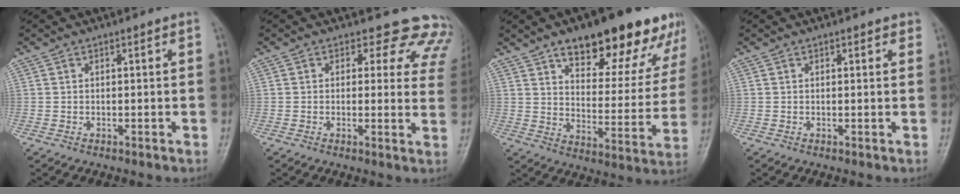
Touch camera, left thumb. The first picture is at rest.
{"total": 11.6, "force": [9.9, 5.7, 2.4], "torque": [0.030, -0.052, 0.074]}
{"total": 21.9, "force": [14.4, 9.2, 13.7], "torque": [-0.122, -0.051, 0.206]}
{"total": 1.1, "force": [0.8, 0.6, 0.6], "torque": [-0.001, -0.002, 0.005]}